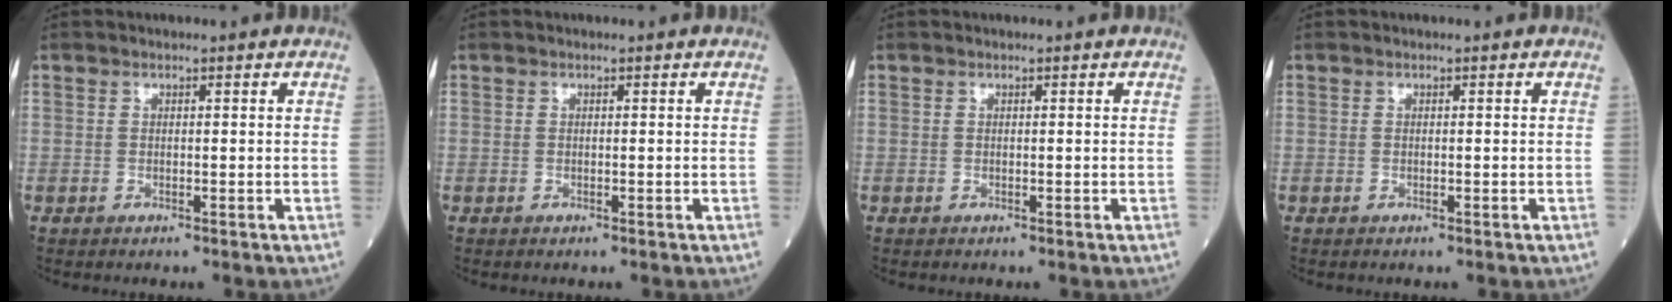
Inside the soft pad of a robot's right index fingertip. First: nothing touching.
{"total": 0.0}
{"total": 0.0}
{"total": 0.0}